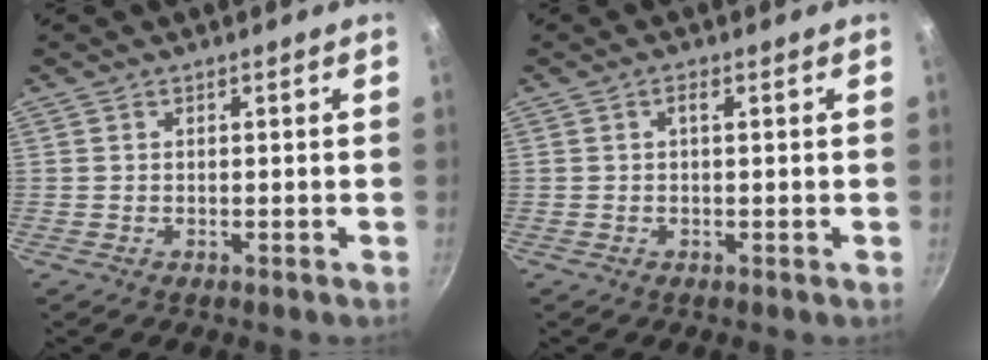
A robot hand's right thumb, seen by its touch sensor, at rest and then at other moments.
{"total": 1.4, "force": [0.2, 0.3, 1.3], "torque": [-0.029, 0.005, 0.003]}